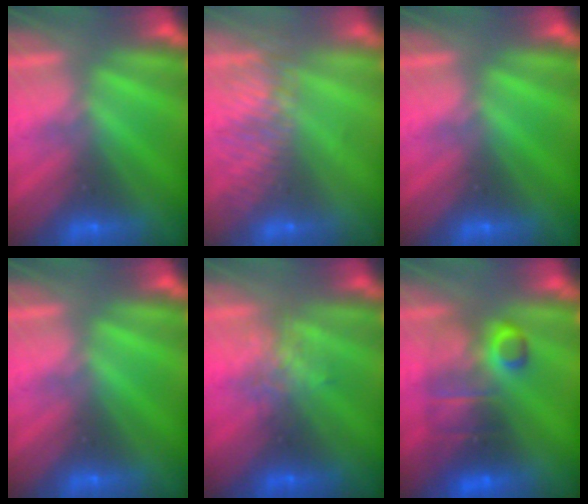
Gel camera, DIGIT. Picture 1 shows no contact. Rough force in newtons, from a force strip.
{"total": 6.8}
{"total": 0.0}
{"total": 0.0}
{"total": 3.9}
{"total": 7.6}